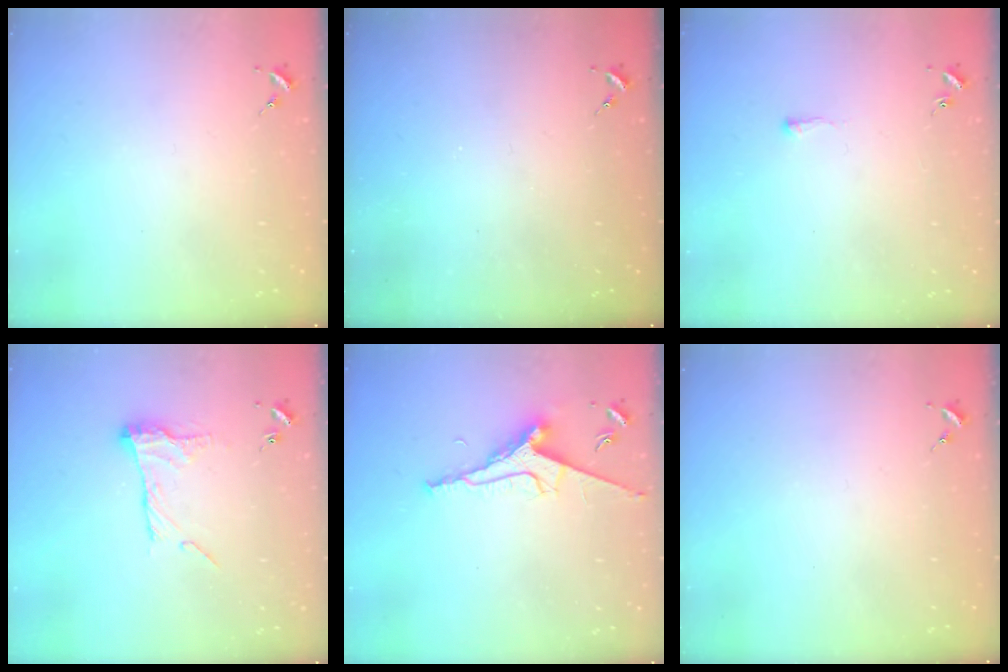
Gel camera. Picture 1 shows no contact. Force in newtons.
{"total": 0.0}
{"total": 1.9, "press": 1.8, "slide": 0.3}
{"total": 12.3, "press": 12.3, "slide": 0.8}
{"total": 9.6, "press": 9.5, "slide": 1.2}
{"total": 0.0}